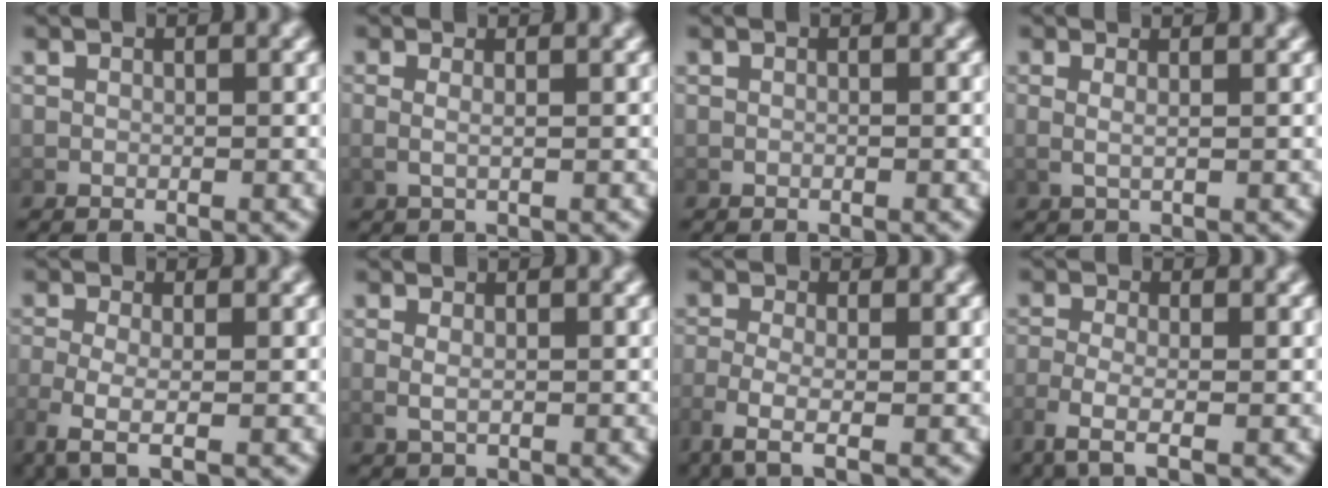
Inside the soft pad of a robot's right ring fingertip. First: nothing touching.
{"total": 1.4, "force": [0.4, 0.3, 1.4], "torque": [-0.037, -0.007, 0.011]}
{"total": 0.0}
{"total": 1.7, "force": [0.7, 0.4, 1.5], "torque": [-0.034, -0.006, 0.016]}
{"total": 3.6, "force": [-0.8, 1.1, 3.3], "torque": [-0.079, -0.014, -0.006]}
{"total": 1.2, "force": [0.2, 0.5, 1.1], "torque": [-0.031, -0.008, 0.010]}
{"total": 3.4, "force": [-1.1, 0.9, 3.1], "torque": [-0.076, -0.015, -0.013]}
{"total": 3.1, "force": [-1.2, 0.7, 2.8], "torque": [-0.071, -0.013, -0.017]}